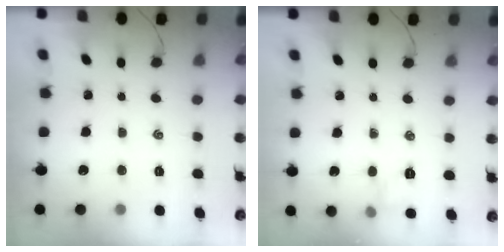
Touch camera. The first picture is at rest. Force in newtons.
{"total": 4.7, "press": 4.5, "slide": 1.1}